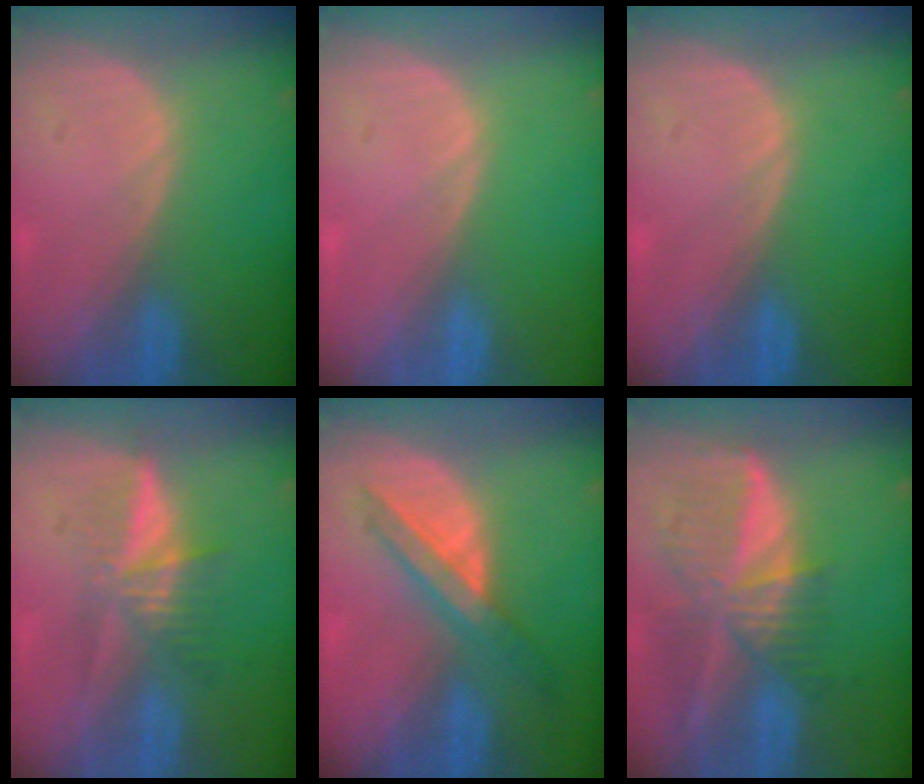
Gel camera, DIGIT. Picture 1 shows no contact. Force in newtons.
{"total": 0.0}
{"total": 0.0}
{"total": 5.2, "press": 5.1, "slide": 1.0}
{"total": 5.9, "press": 5.7, "slide": 1.5}
{"total": 9.3, "press": 8.0, "slide": 4.7}